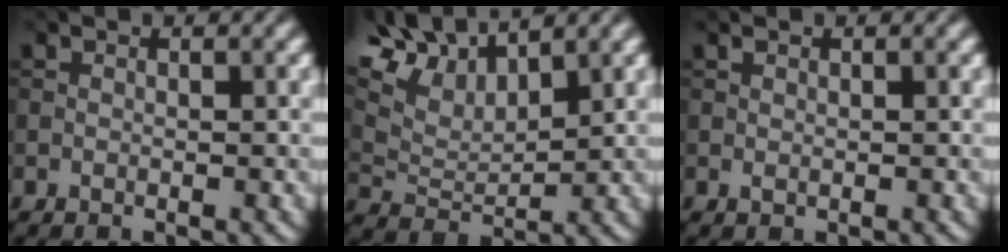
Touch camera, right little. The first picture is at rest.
{"total": 7.1, "force": [5.6, 1.8, 3.9], "torque": [-0.104, 0.020, 0.118]}
{"total": 0.6, "force": [-0.3, -0.5, -0.3], "torque": [-0.010, 0.004, 0.011]}